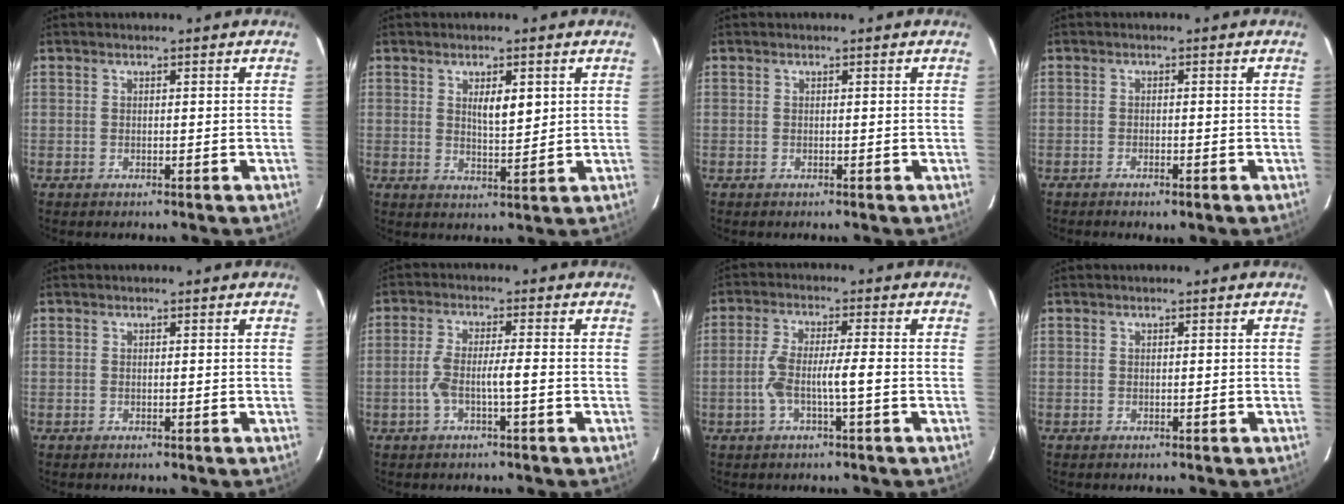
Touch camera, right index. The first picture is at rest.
{"total": 4.7, "force": [1.5, 1.5, 4.2], "torque": [-0.072, -0.001, 0.028]}
{"total": 0.0}
{"total": 2.4, "force": [-1.3, 0.8, 1.8], "torque": [-0.035, 0.000, -0.017]}
{"total": 0.0}
{"total": 5.1, "force": [-1.4, 0.7, 4.8], "torque": [-0.100, 0.016, -0.022]}
{"total": 6.4, "force": [-1.6, 0.7, 6.1], "torque": [-0.124, 0.015, -0.028]}
{"total": 0.0}